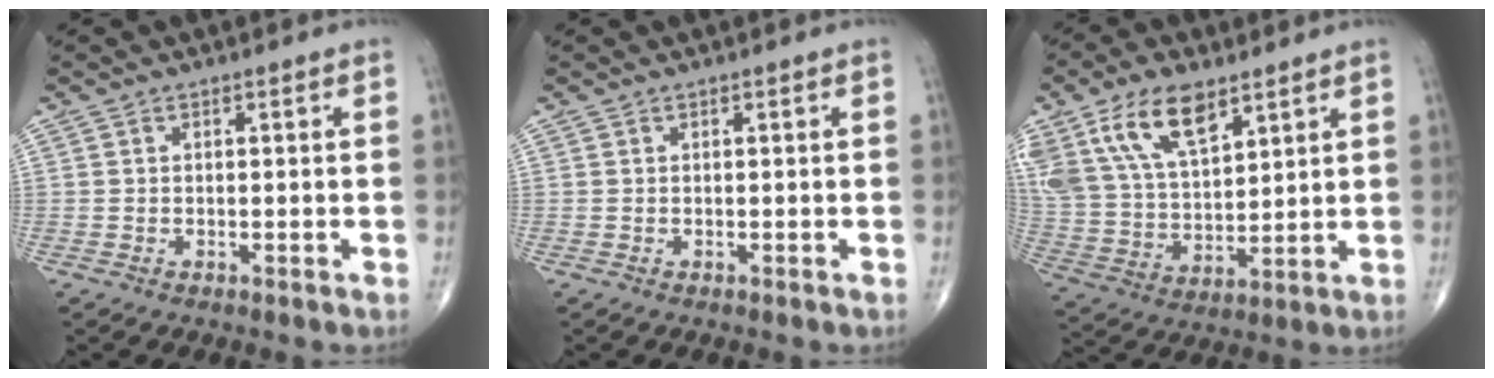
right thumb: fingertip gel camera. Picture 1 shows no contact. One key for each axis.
{"total": 0.0}
{"total": 17.0, "fx": 9.6, "fy": 8.5, "fz": 11.2, "tx": -0.203, "ty": -0.027, "tz": 0.189}